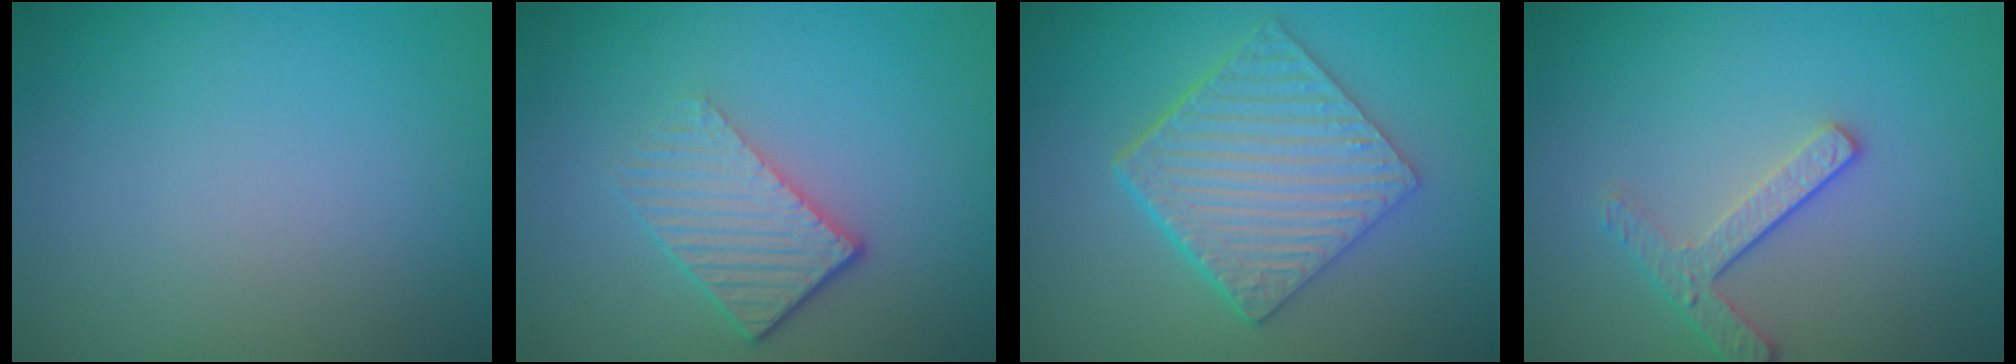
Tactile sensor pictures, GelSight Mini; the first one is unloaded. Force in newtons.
{"total": 3.4, "press": 2.6, "slide": 2.1}
{"total": 6.3, "press": 4.5, "slide": 4.4}
{"total": 2.5, "press": 2.2, "slide": 1.1}